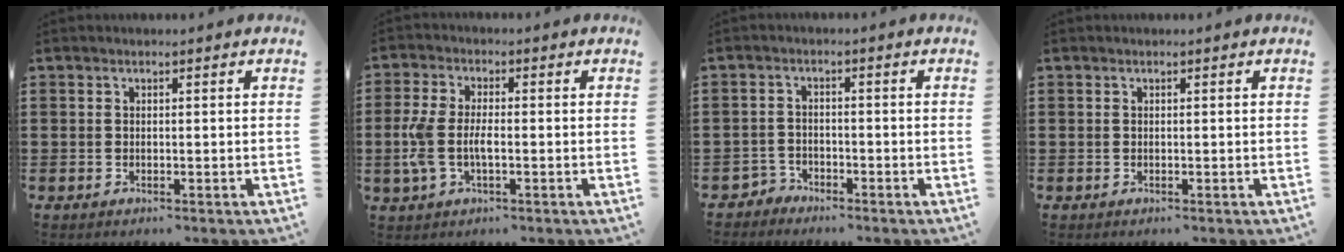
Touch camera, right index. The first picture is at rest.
{"total": 5.2, "force": [-0.9, 2.4, 4.5], "torque": [-0.115, -0.006, -0.025]}
{"total": 2.2, "force": [-2.1, 0.8, -0.2], "torque": [-0.006, 0.003, -0.046]}
{"total": 0.0}